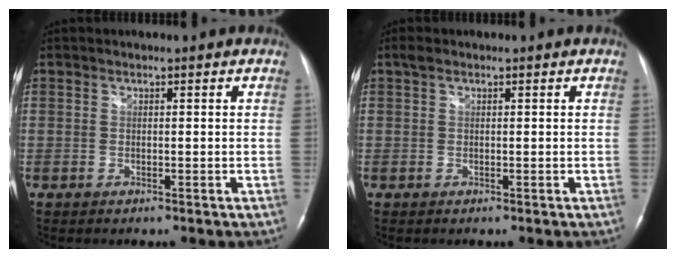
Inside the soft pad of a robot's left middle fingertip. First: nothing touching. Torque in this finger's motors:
{"motor_torque": [0.32, -0.31, 0.08, 0.04]}